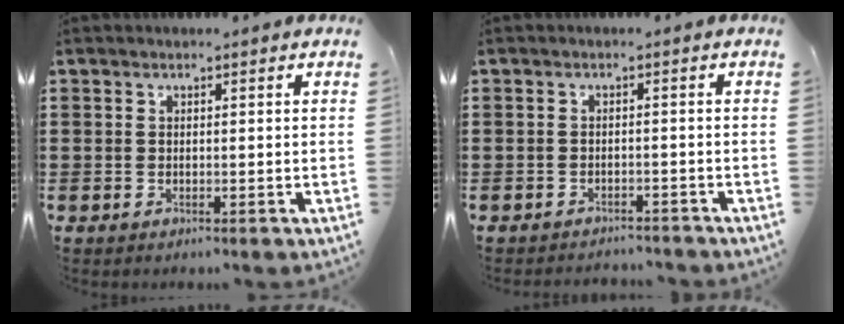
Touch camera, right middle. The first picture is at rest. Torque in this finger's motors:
{"motor_torque": [0.14, 0.03, 0.03, 0.01]}